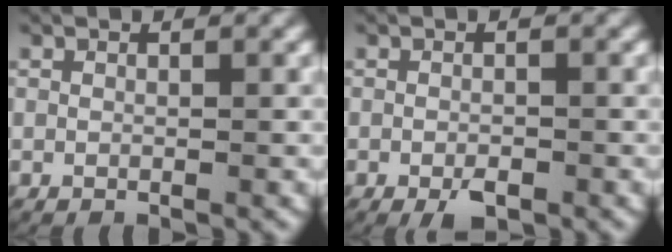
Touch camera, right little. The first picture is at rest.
{"total": 1.7, "force": [-1.1, 0.7, 1.1], "torque": [-0.015, -0.005, -0.018]}